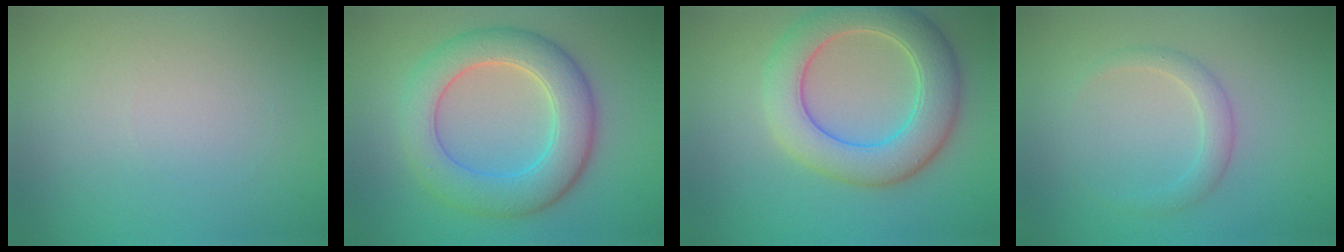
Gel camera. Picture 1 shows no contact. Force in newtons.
{"total": 7.1, "press": 7.1, "slide": 0.3}
{"total": 7.2, "press": 7.2, "slide": 0.6}
{"total": 1.7, "press": 1.7, "slide": 0.1}